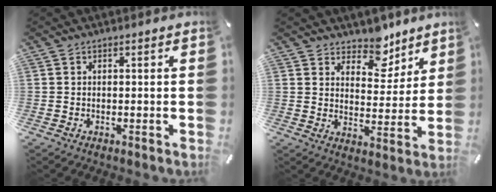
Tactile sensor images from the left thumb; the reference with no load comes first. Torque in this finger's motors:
{"motor_torque": [0.41, -0.61, 0.20, -0.09, 0.00]}